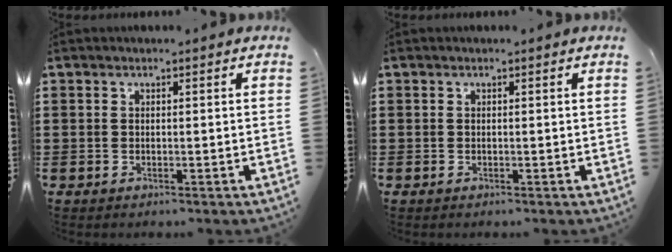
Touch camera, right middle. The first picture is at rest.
{"total": 0.0}